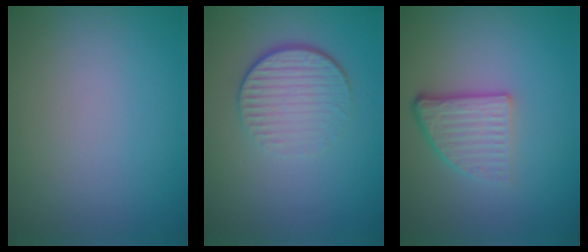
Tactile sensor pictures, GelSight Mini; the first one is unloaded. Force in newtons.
{"total": 4.3, "press": 2.9, "slide": 3.2}
{"total": 3.9, "press": 2.5, "slide": 3.0}